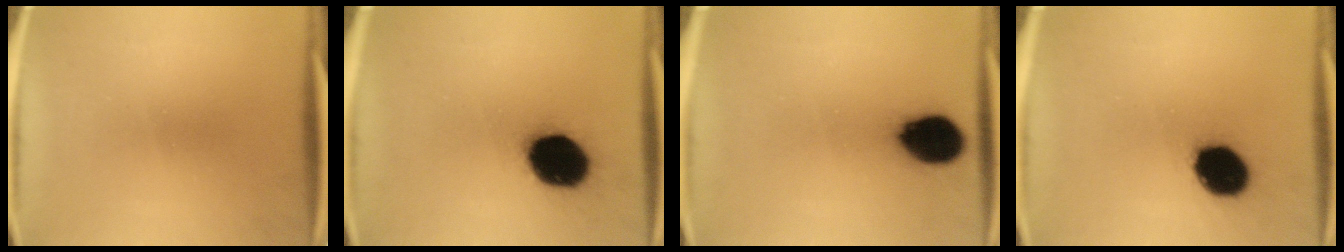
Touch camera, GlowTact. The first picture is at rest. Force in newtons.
{"total": 18.0}
{"total": 12.8}
{"total": 14.0}